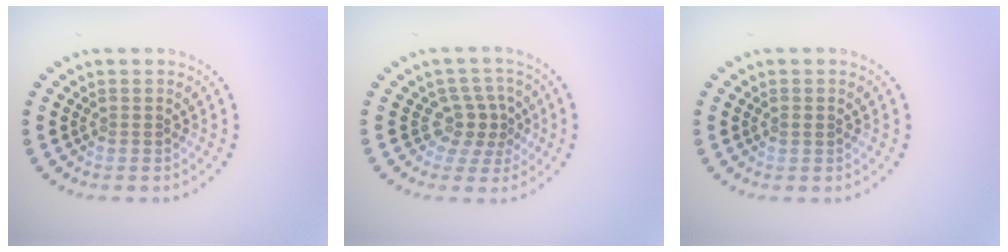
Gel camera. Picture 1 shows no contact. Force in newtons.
{"total": 2.8, "press": 2.1, "slide": 1.8}
{"total": 0.7, "press": 0.7, "slide": 0.1}